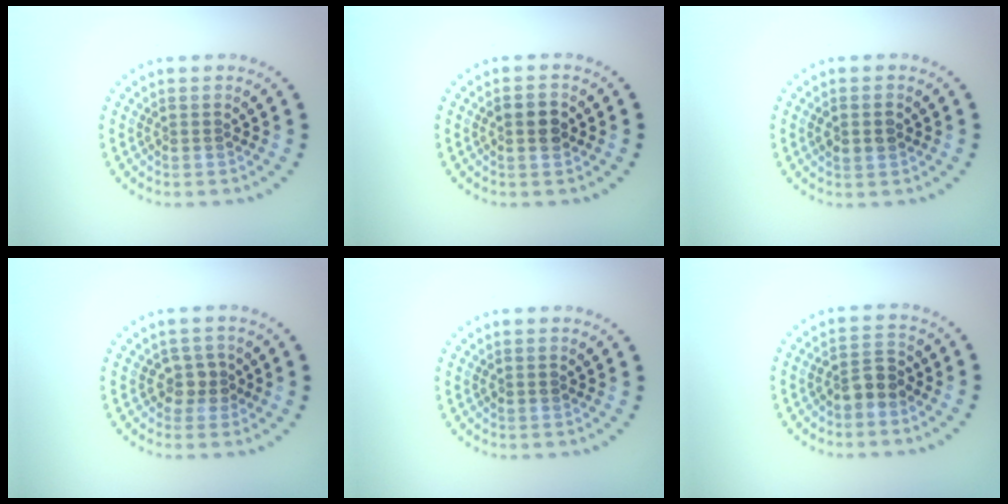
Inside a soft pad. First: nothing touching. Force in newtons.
{"total": 2.2, "press": 2.1, "slide": 0.2}
{"total": 1.3, "press": 1.3, "slide": 0.2}
{"total": 2.0, "press": 1.7, "slide": 1.0}
{"total": 0.8, "press": 0.8, "slide": 0.0}
{"total": 2.6, "press": 2.5, "slide": 0.9}